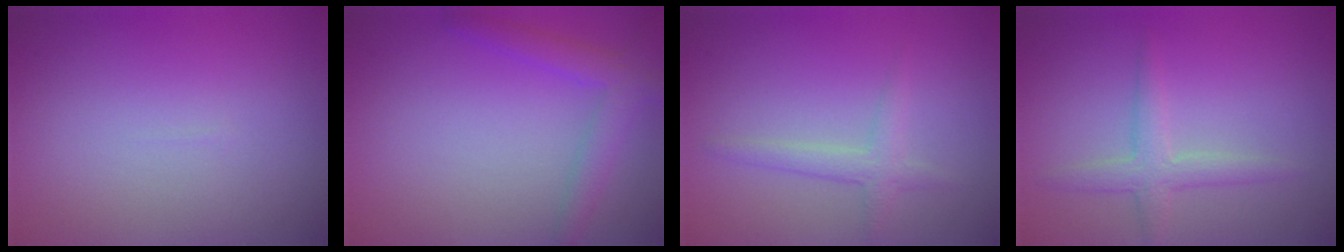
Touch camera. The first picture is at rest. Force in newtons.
{"total": 2.9, "press": 2.9, "slide": 0.1}
{"total": 1.2, "press": 1.2, "slide": 0.1}
{"total": 2.3, "press": 2.3, "slide": 0.0}